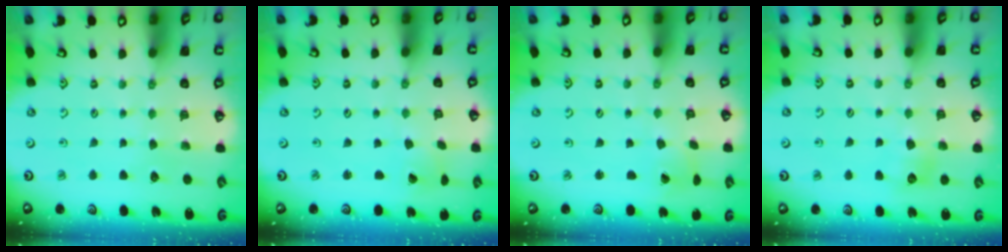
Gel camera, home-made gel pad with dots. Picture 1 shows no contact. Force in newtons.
{"total": 0.7, "press": 0.7, "slide": 0.1}
{"total": 0.8, "press": 0.8, "slide": 0.1}
{"total": 6.0, "press": 5.9, "slide": 0.9}